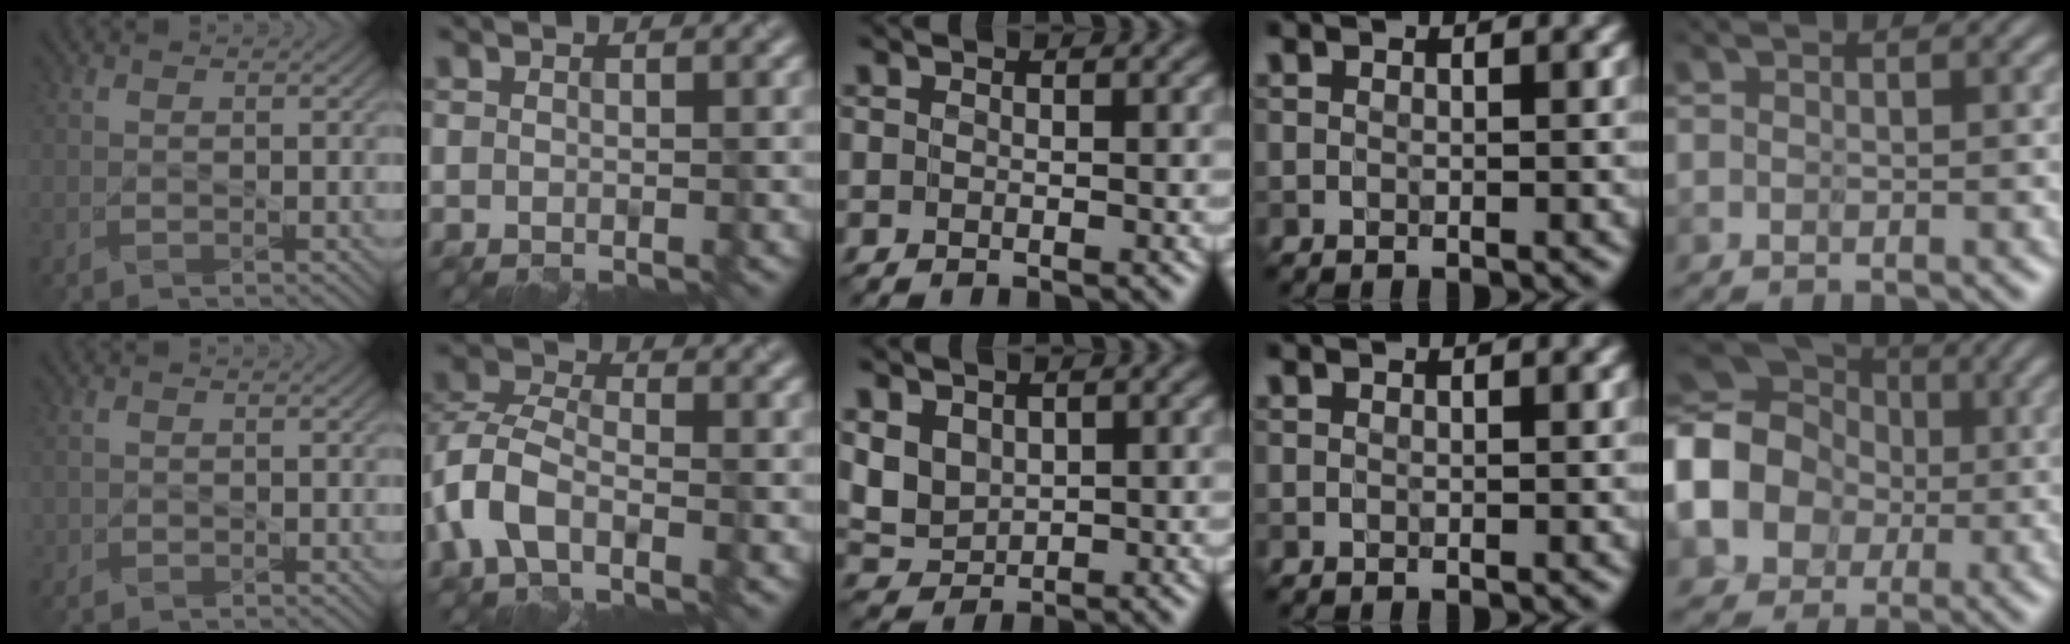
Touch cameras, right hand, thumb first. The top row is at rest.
{"thumb": {"total": 0.7, "force": [-0.2, 0.7, 0.0], "torque": [0.003, -0.006, -0.006]}, "index": {"total": 4.7, "force": [-2.2, 2.7, 3.3], "torque": [-0.074, 0.003, -0.054]}, "middle": {"total": 2.6, "force": [1.2, 2.0, 1.2], "torque": [-0.033, -0.002, 0.028]}, "little": {"total": 10.5, "force": [-0.5, 8.9, 5.5], "torque": [-0.135, -0.017, -0.036]}}